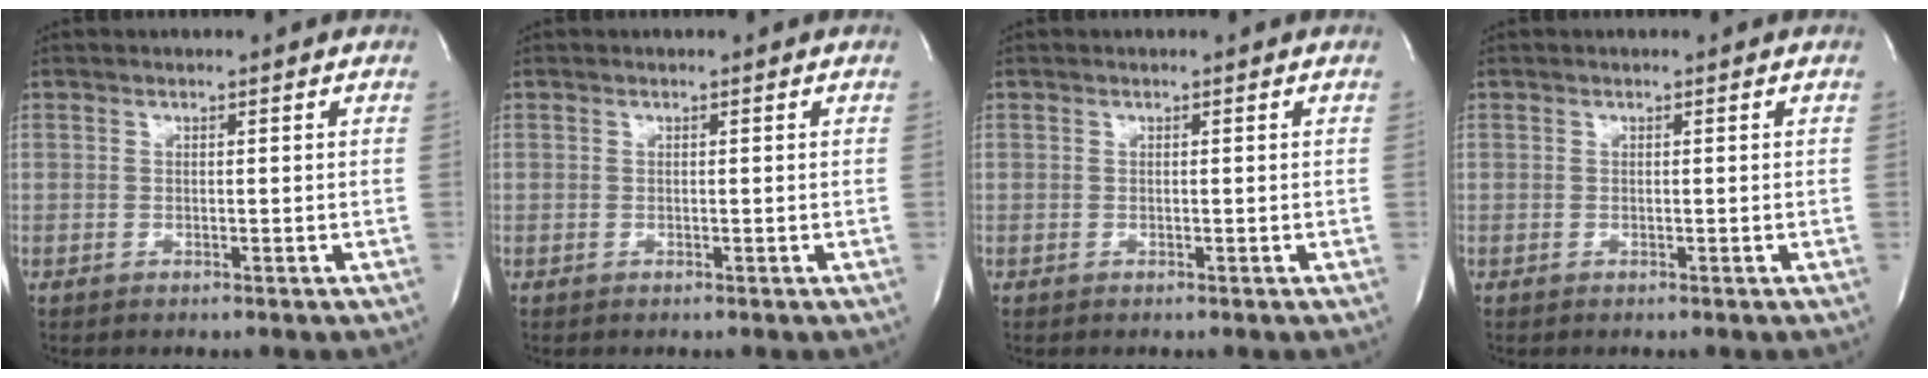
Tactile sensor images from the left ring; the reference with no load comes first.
{"total": 0.0}
{"total": 0.0}
{"total": 0.0}